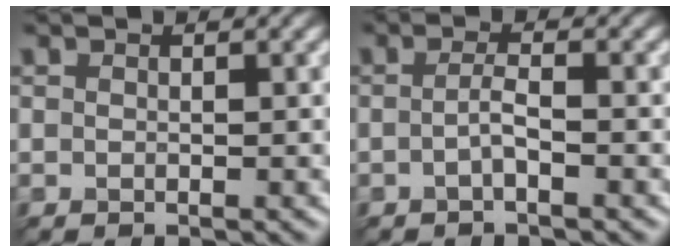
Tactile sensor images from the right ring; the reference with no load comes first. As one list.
[{"total": 1.4, "force": [-1.0, -0.9, 0.3], "torque": [-0.041, 0.003, 0.000]}]